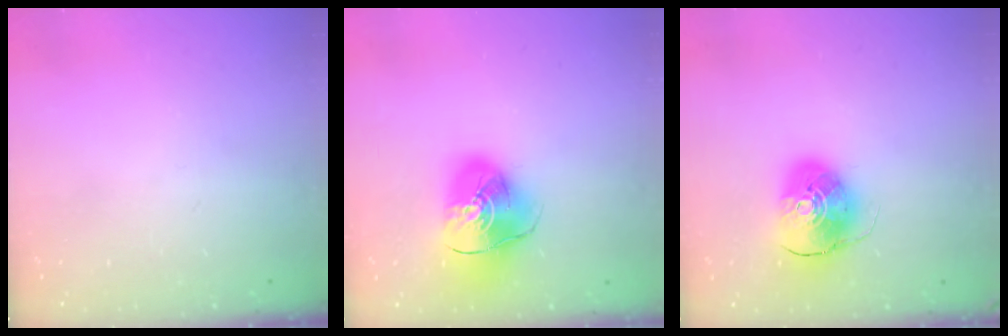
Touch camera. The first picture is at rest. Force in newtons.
{"total": 13.5, "press": 13.4, "slide": 1.9}
{"total": 9.8, "press": 9.7, "slide": 1.4}